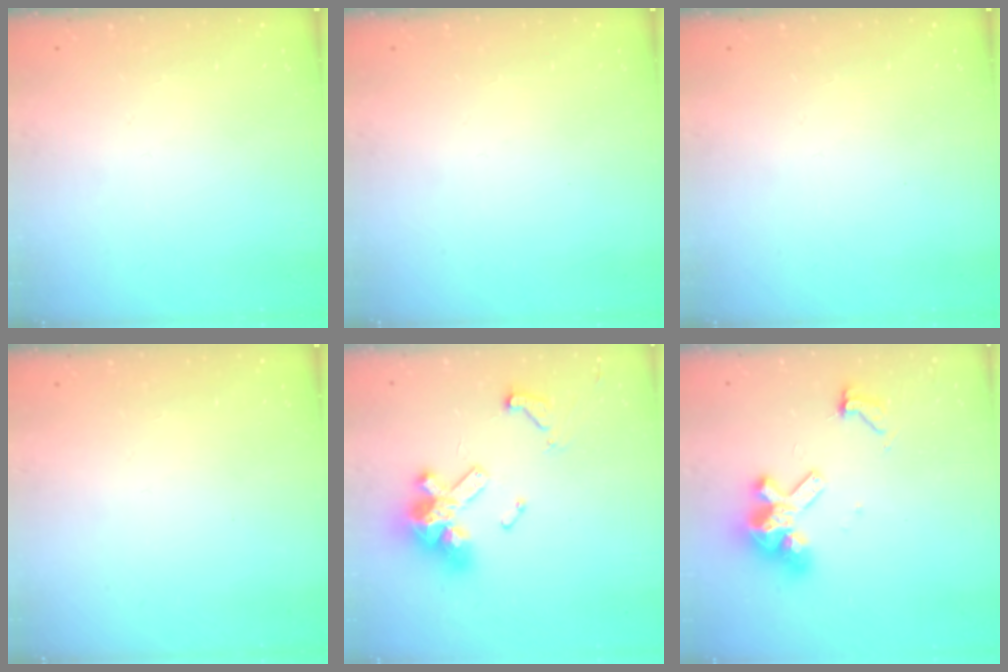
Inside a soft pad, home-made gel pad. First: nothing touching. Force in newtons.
{"total": 0.0}
{"total": 0.0}
{"total": 0.0}
{"total": 16.8, "press": 16.7, "slide": 2.2}
{"total": 11.0, "press": 10.9, "slide": 1.4}